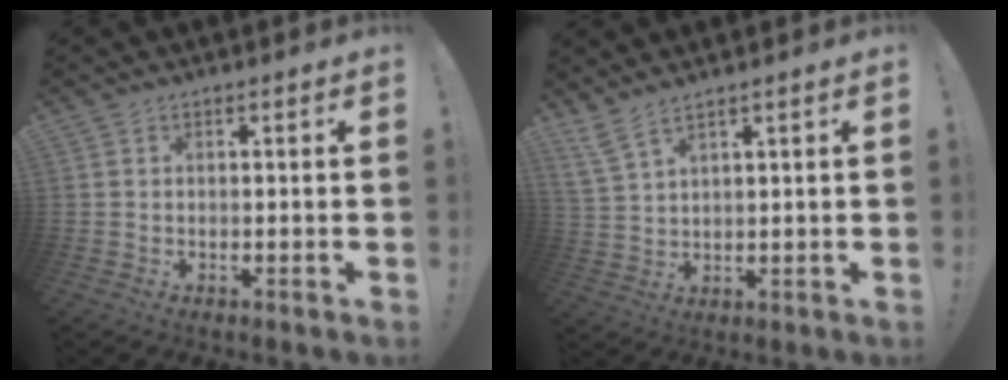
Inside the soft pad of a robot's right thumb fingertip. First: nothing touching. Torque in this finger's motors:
{"motor_torque": [-0.42, 0.66, 0.20, 0.05, 0.05]}